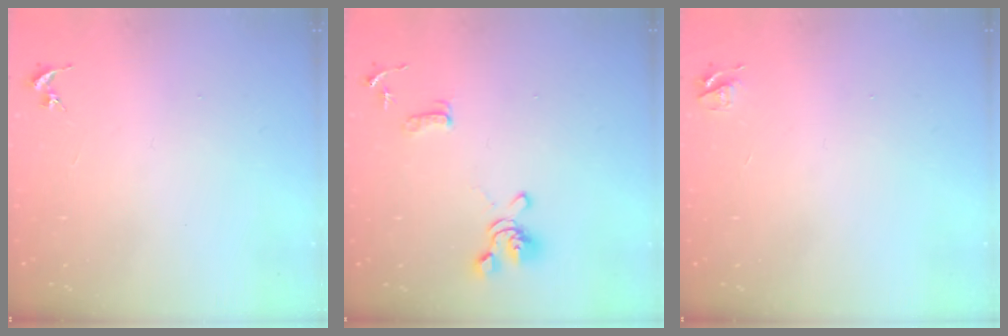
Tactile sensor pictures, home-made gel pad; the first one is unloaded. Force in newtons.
{"total": 11.5, "press": 11.4, "slide": 1.6}
{"total": 4.7, "press": 4.7, "slide": 0.6}